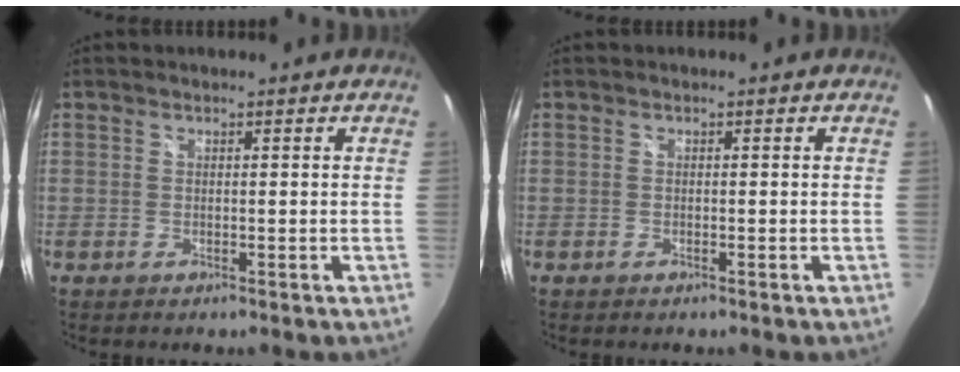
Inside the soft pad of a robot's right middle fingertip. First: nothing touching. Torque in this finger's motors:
{"motor_torque": [-0.13, -0.33, 0.04, 0.03]}